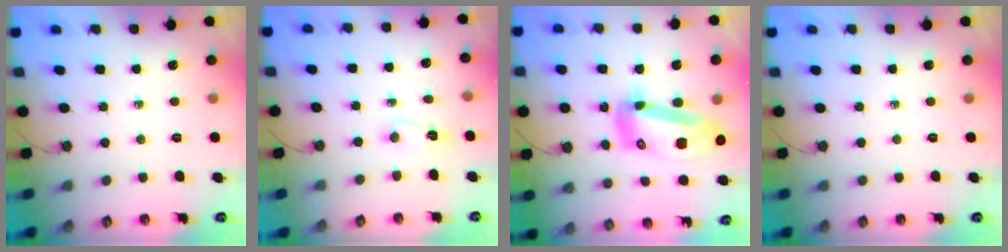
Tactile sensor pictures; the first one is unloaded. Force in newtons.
{"total": 3.4, "press": 2.6, "slide": 2.2}
{"total": 16.5, "press": 16.3, "slide": 2.1}
{"total": 0.0}